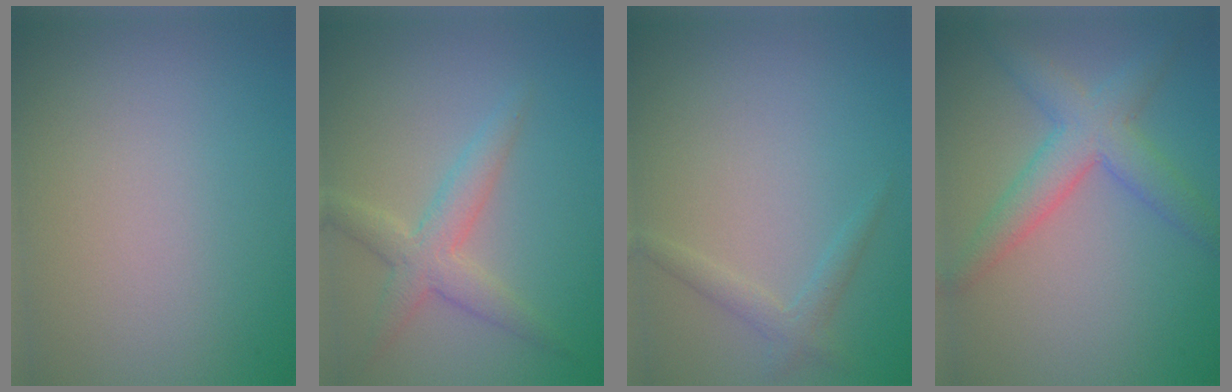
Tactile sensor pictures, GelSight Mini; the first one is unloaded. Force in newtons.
{"total": 3.4, "press": 3.4, "slide": 0.0}
{"total": 1.5, "press": 1.5, "slide": 0.1}
{"total": 4.6, "press": 4.6, "slide": 0.2}